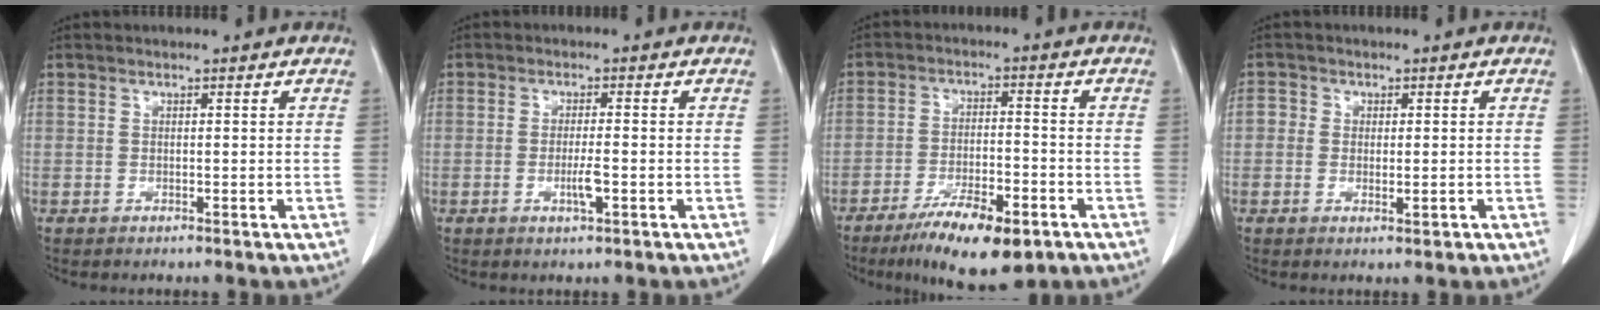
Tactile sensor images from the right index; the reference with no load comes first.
{"total": 2.3, "force": [-0.7, 0.2, 2.2], "torque": [-0.043, -0.002, -0.012]}
{"total": 11.7, "force": [-7.4, 3.2, 8.5], "torque": [-0.141, -0.016, -0.116]}
{"total": 3.1, "force": [-0.7, 2.2, 2.1], "torque": [-0.027, 0.003, -0.010]}